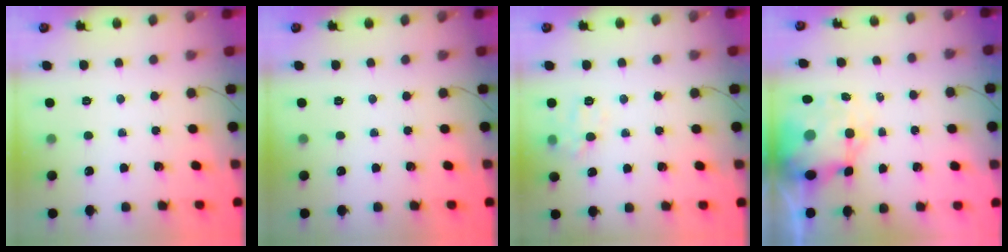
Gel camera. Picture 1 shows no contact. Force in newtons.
{"total": 0.0}
{"total": 9.2, "press": 9.1, "slide": 1.1}
{"total": 10.3, "press": 10.0, "slide": 2.5}